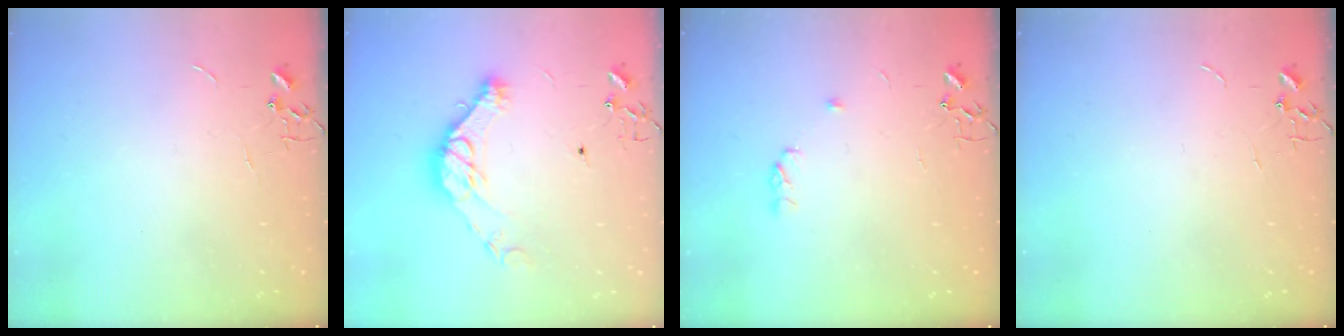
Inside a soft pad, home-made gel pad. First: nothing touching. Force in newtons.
{"total": 12.5, "press": 12.5, "slide": 0.4}
{"total": 4.2, "press": 4.1, "slide": 0.6}
{"total": 0.0}